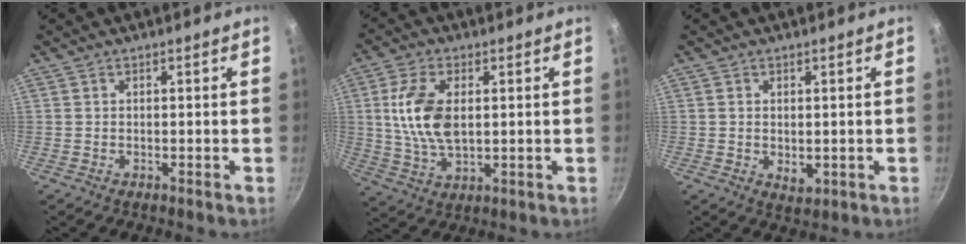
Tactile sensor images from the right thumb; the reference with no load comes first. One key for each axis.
{"total": 11.4, "fx": 1.7, "fy": 6.3, "fz": 9.3, "tx": -0.177, "ty": -0.006, "tz": 0.035}
{"total": 3.1, "fx": -0.1, "fy": 2.1, "fz": 2.3, "tx": -0.034, "ty": -0.009, "tz": 0.002}